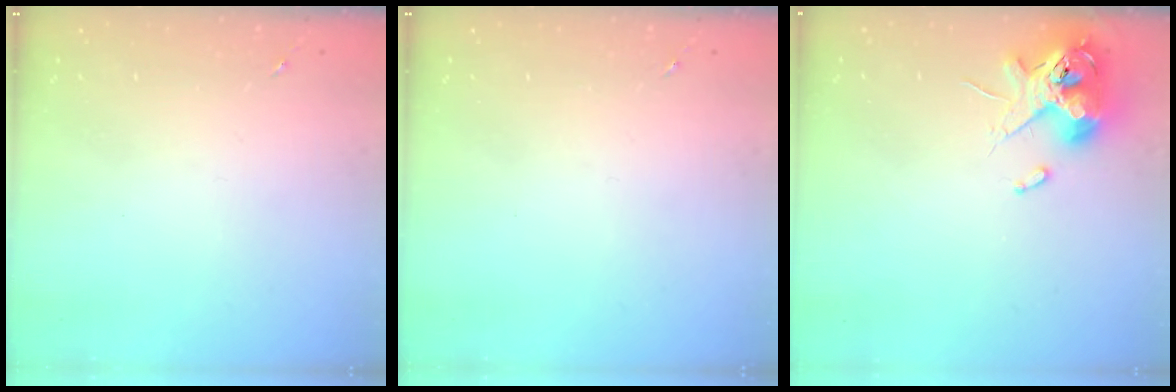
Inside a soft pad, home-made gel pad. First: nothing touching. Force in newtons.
{"total": 0.0}
{"total": 12.6, "press": 12.5, "slide": 2.0}